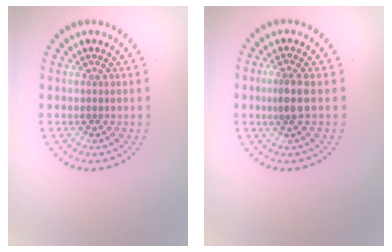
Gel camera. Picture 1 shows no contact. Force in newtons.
{"total": 2.1, "press": 1.7, "slide": 1.3}